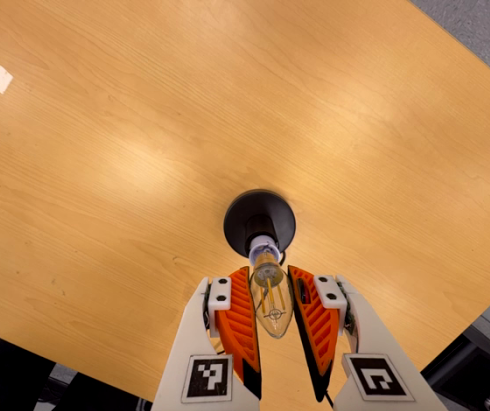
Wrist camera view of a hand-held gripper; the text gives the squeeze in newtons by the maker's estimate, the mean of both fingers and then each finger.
{"total": 11.8, "left": 11.5, "right": 12.2}